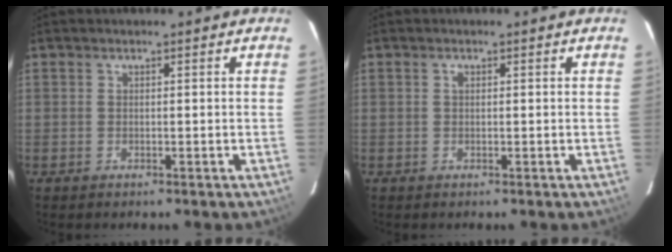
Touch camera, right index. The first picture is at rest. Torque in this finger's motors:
{"motor_torque": [0.23, 0.08, 0.04, 0.02]}